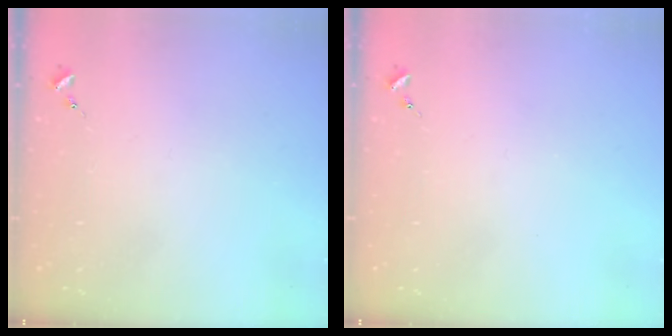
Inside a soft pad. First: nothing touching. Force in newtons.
{"total": 0.0}